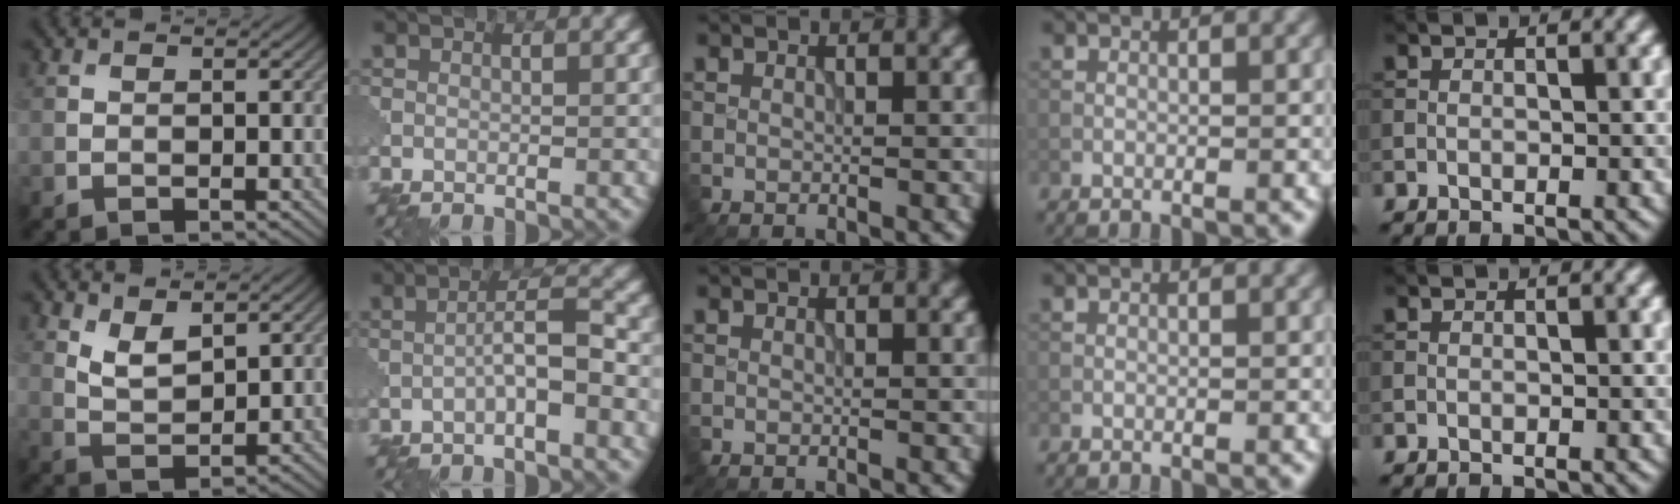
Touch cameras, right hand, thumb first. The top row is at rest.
{"thumb": {"total": 3.6, "force": [2.3, 1.5, 2.3], "torque": [-0.054, -0.011, 0.049]}, "index": {"total": 3.3, "force": [-1.1, 0.5, 3.0], "torque": [-0.054, 0.014, -0.026]}}